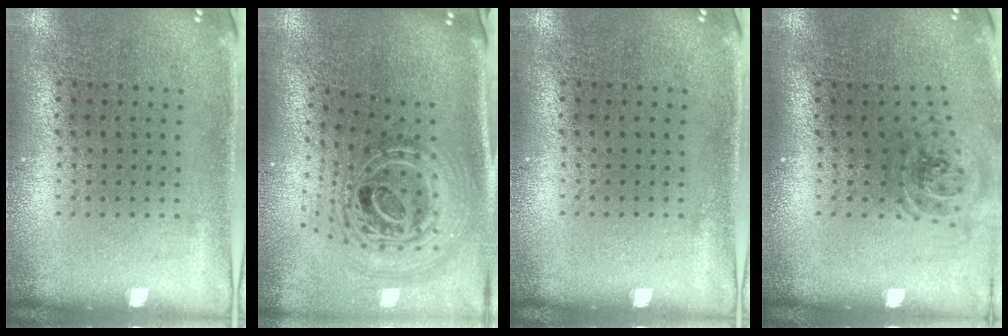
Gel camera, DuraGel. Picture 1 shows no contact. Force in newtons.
{"total": 2.9, "press": 2.0, "slide": 2.1}
{"total": 0.0}
{"total": 1.1, "press": 1.0, "slide": 0.2}